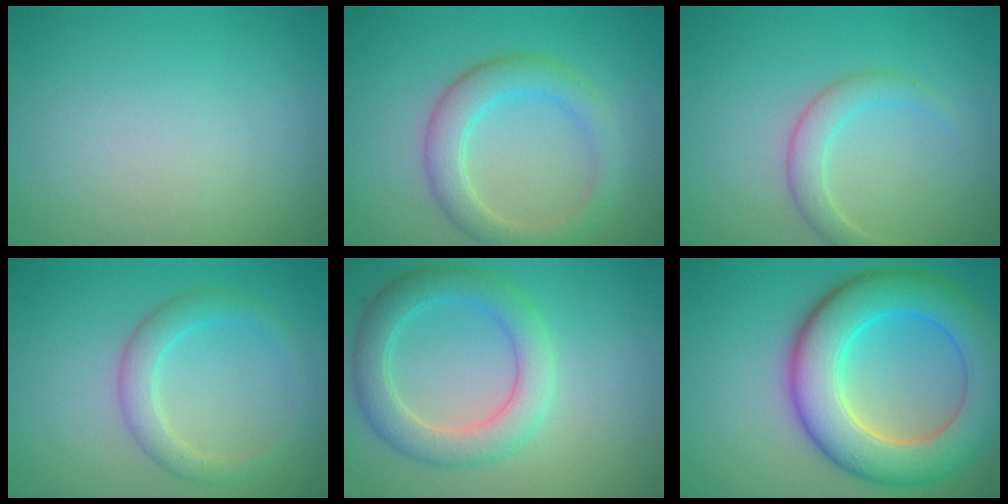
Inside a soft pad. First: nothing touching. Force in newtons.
{"total": 3.7, "press": 3.7, "slide": 0.5}
{"total": 2.3, "press": 2.3, "slide": 0.1}
{"total": 2.6, "press": 2.6, "slide": 0.1}
{"total": 4.3, "press": 4.2, "slide": 0.1}
{"total": 9.1, "press": 9.1, "slide": 0.3}